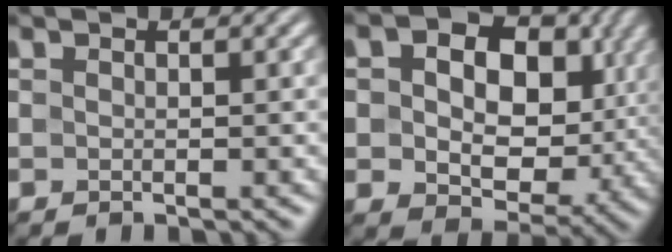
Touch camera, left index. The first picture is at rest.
{"total": 14.1, "force": [3.2, 9.8, 9.6], "torque": [-0.128, -0.004, 0.065]}